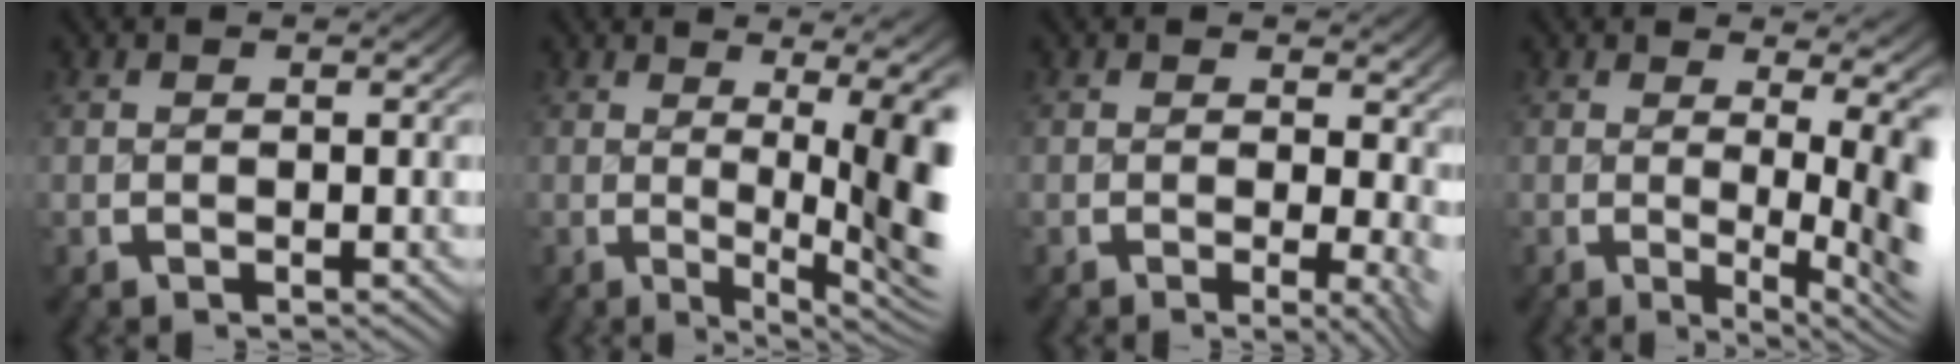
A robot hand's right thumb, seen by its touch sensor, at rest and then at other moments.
{"total": 8.9, "force": [0.2, 3.7, 8.0], "torque": [-0.099, -0.019, 0.003]}
{"total": 3.6, "force": [-0.4, 1.8, 3.1], "torque": [-0.025, -0.014, -0.009]}
{"total": 6.0, "force": [0.1, 2.3, 5.6], "torque": [-0.064, -0.015, -0.001]}